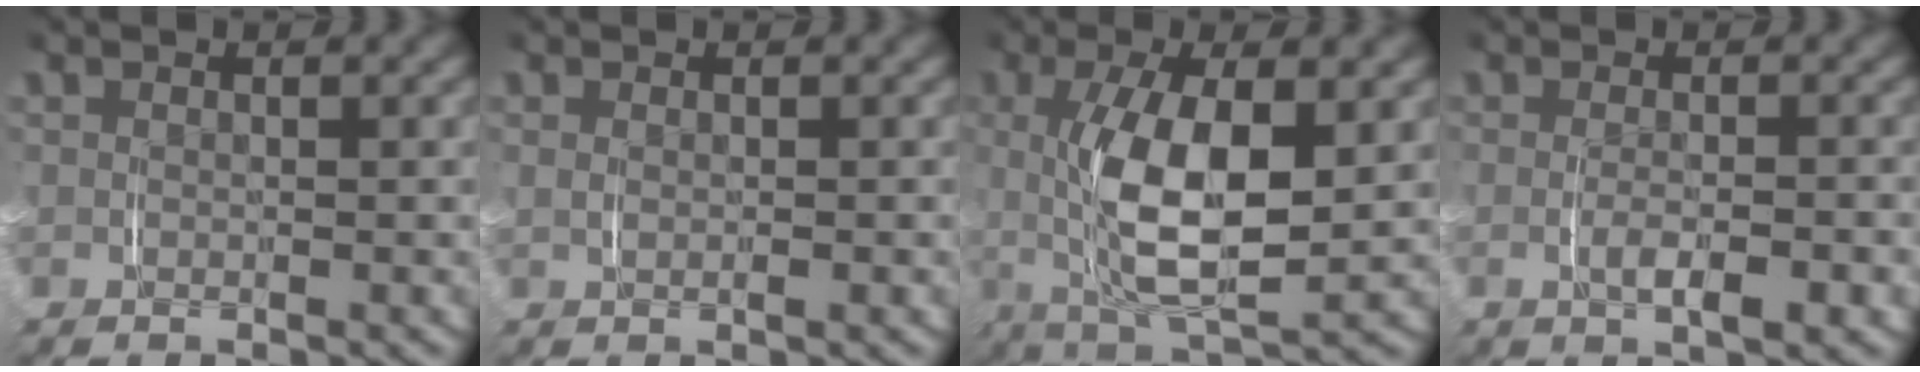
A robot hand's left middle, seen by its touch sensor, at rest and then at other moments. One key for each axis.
{"total": 0.5, "fx": 0.0, "fy": -0.2, "fz": 0.5, "tx": -0.009, "ty": -0.002, "tz": 0.002}
{"total": 7.7, "fx": 0.4, "fy": 2.6, "fz": 7.2, "tx": -0.136, "ty": -0.008, "tz": 0.013}
{"total": 2.1, "fx": -1.0, "fy": 0.0, "fz": 1.9, "tx": -0.028, "ty": -0.002, "tz": -0.014}